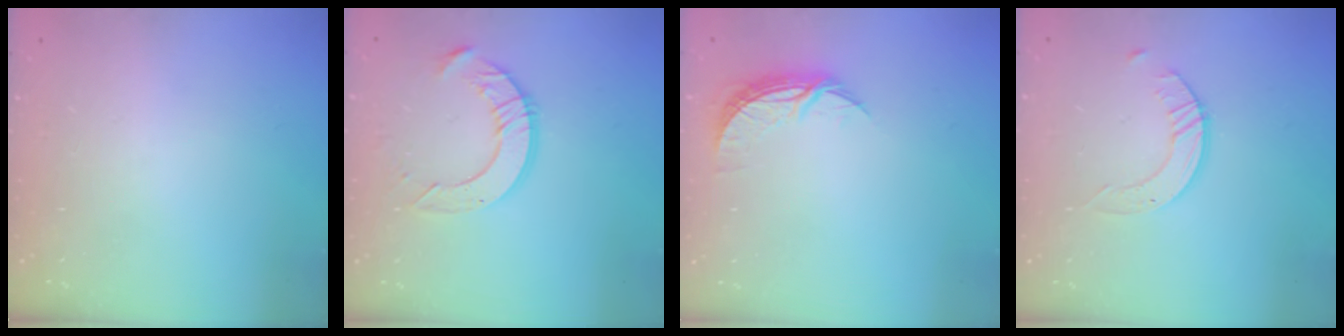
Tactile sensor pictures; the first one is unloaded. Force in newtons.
{"total": 9.6, "press": 9.6, "slide": 1.0}
{"total": 7.1, "press": 7.1, "slide": 0.3}
{"total": 2.5, "press": 2.5, "slide": 0.3}